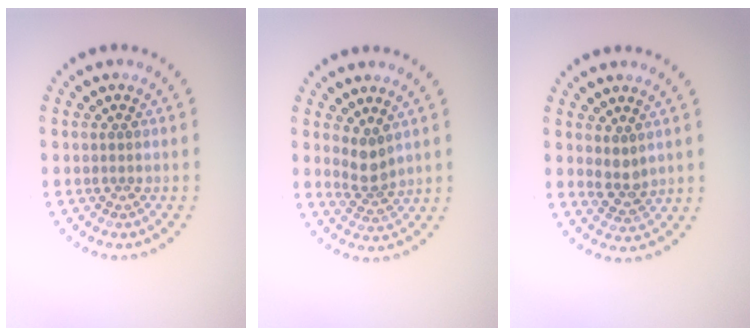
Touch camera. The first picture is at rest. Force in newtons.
{"total": 2.5, "press": 1.9, "slide": 1.6}
{"total": 1.9, "press": 1.7, "slide": 0.9}